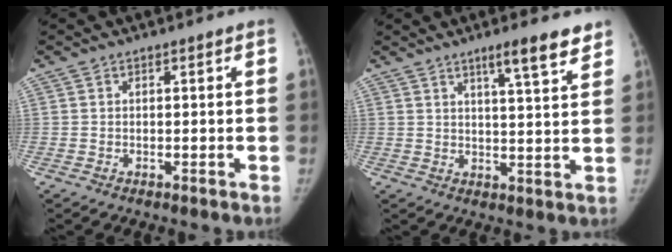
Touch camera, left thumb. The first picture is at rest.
{"total": 7.5, "force": [5.3, 0.9, 5.2], "torque": [-0.067, -0.034, 0.076]}